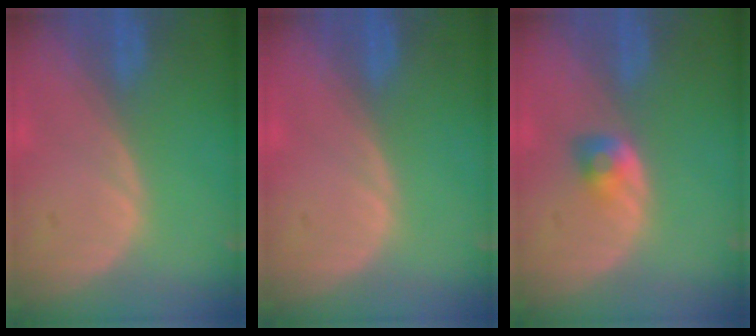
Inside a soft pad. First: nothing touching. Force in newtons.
{"total": 0.0}
{"total": 2.8, "press": 2.5, "slide": 1.3}